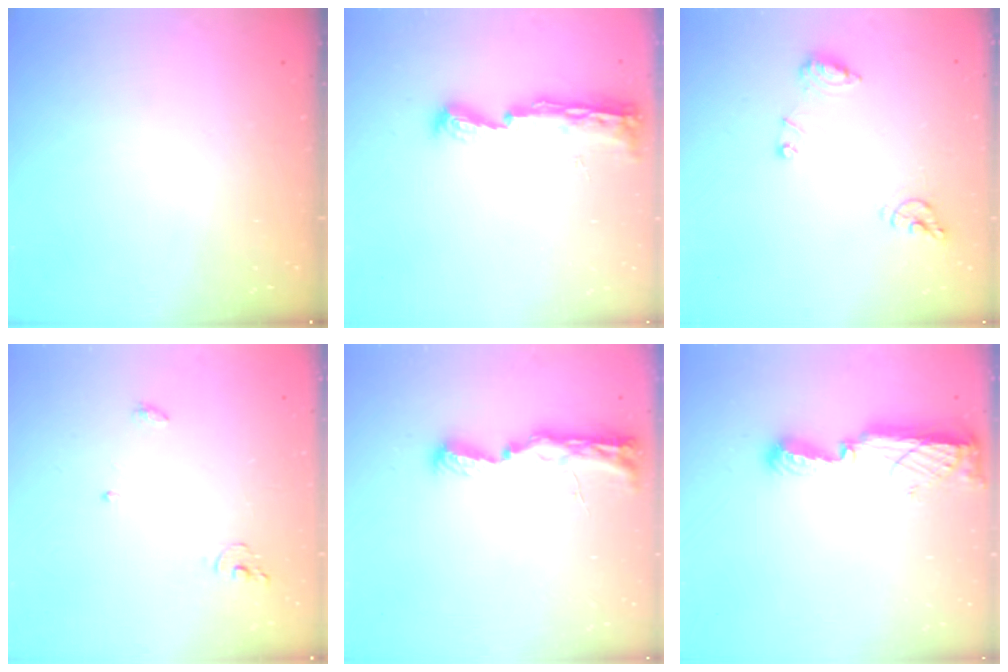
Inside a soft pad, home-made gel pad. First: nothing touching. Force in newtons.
{"total": 8.3, "press": 8.2, "slide": 0.9}
{"total": 9.6, "press": 9.6, "slide": 1.1}
{"total": 4.0, "press": 4.0, "slide": 0.4}
{"total": 9.4, "press": 9.2, "slide": 2.0}
{"total": 11.5, "press": 10.0, "slide": 5.7}